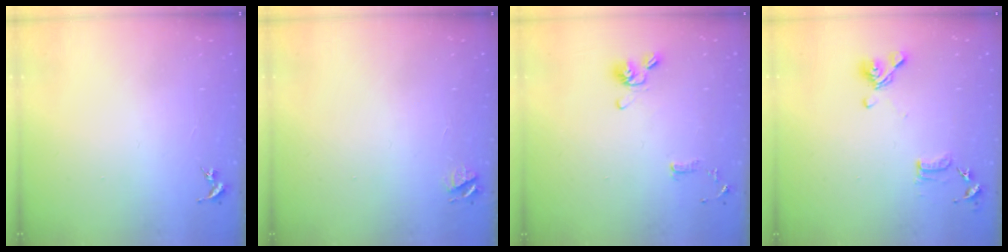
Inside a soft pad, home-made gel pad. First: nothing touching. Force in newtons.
{"total": 3.9, "press": 3.9, "slide": 0.4}
{"total": 10.8, "press": 10.6, "slide": 1.9}
{"total": 12.9, "press": 12.8, "slide": 1.9}